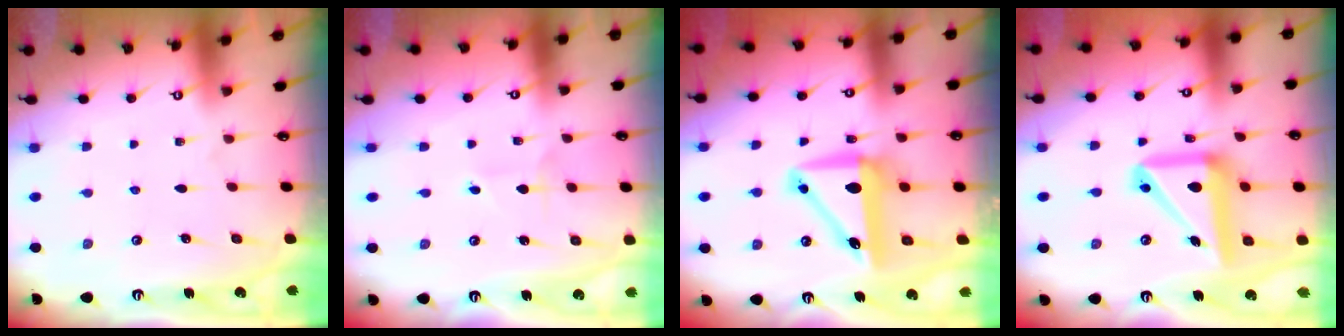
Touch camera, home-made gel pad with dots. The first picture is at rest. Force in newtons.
{"total": 1.4, "press": 1.4, "slide": 0.1}
{"total": 10.7, "press": 10.5, "slide": 2.4}
{"total": 15.7, "press": 15.5, "slide": 2.0}